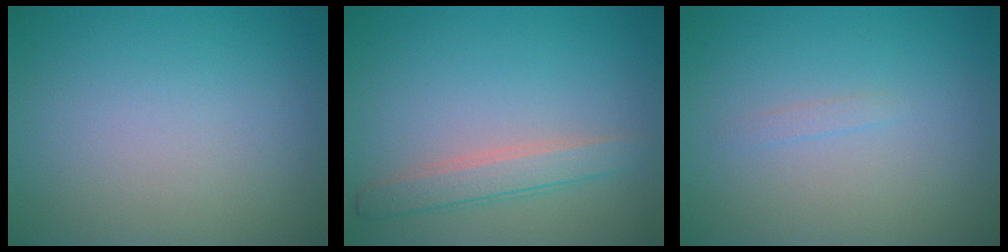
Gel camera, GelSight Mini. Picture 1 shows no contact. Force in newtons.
{"total": 2.5, "press": 2.4, "slide": 0.1}
{"total": 0.6, "press": 0.6, "slide": 0.1}